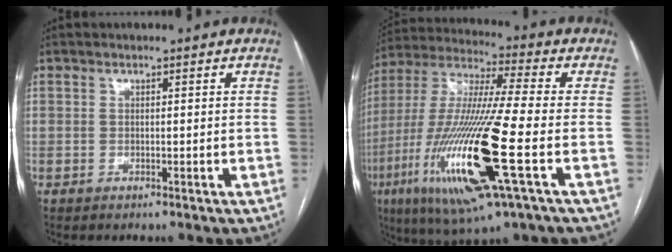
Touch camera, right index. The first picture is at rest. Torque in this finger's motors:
{"motor_torque": [2.14, 0.00, 1.05, 0.21]}